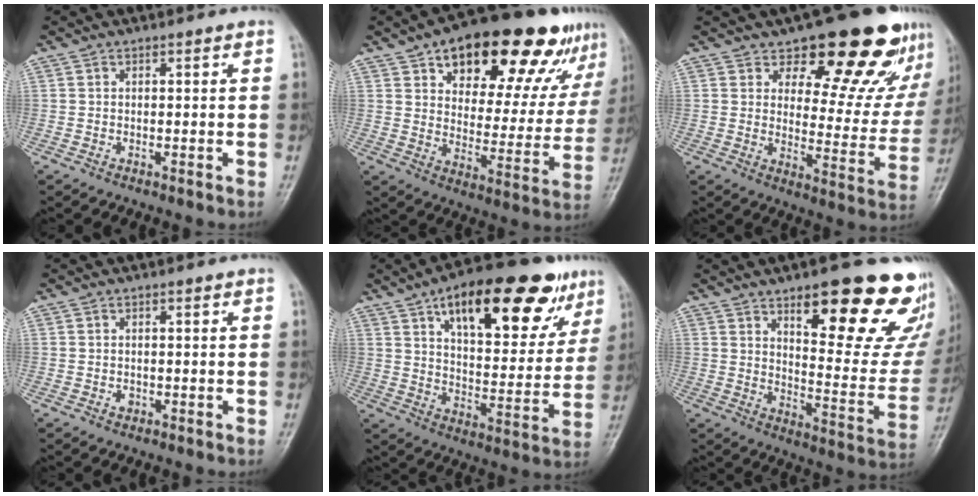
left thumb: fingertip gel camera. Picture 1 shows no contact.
{"total": 24.9, "force": [15.0, 11.1, 16.5], "torque": [-0.182, -0.023, 0.218]}
{"total": 19.0, "force": [13.4, 8.0, 10.9], "torque": [-0.082, -0.096, 0.173]}
{"total": 0.9, "force": [-0.3, 0.8, 0.4], "torque": [-0.001, 0.001, -0.004]}
{"total": 24.5, "force": [13.4, 10.3, 17.7], "torque": [-0.215, -0.022, 0.203]}
{"total": 24.1, "force": [14.0, 7.6, 18.1], "torque": [-0.183, -0.073, 0.194]}